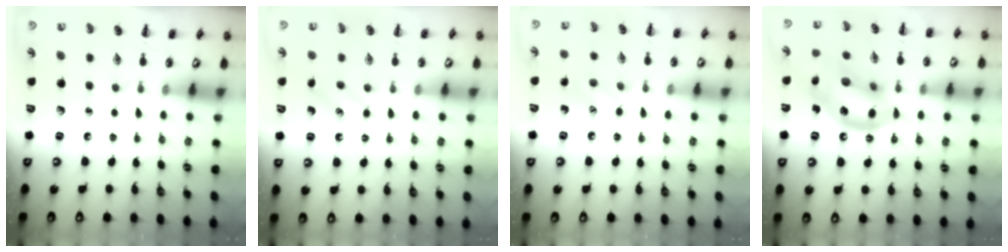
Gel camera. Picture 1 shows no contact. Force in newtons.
{"total": 3.0, "press": 2.9, "slide": 0.7}
{"total": 7.3, "press": 7.1, "slide": 1.8}
{"total": 14.7, "press": 14.5, "slide": 2.1}